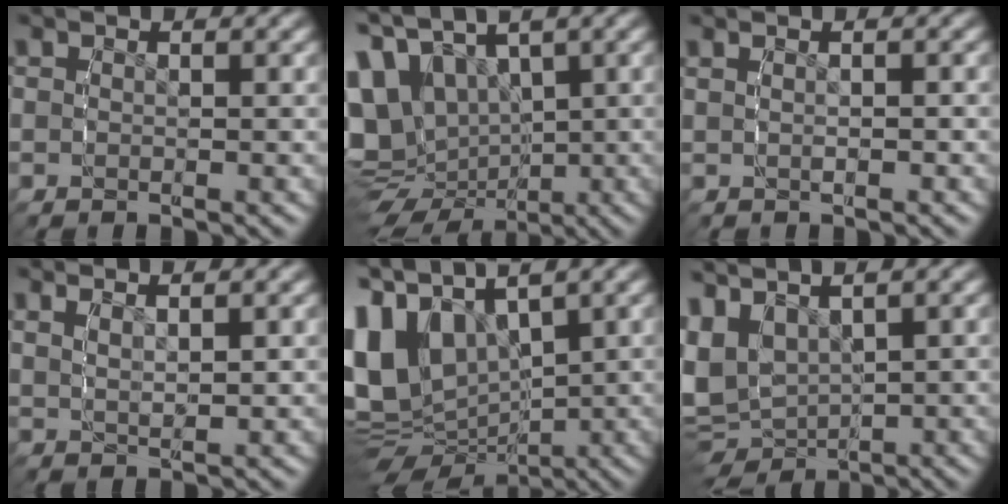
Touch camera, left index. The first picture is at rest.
{"total": 13.0, "force": [-1.6, 11.0, 6.6], "torque": [-0.172, -0.055, -0.013]}
{"total": 1.1, "force": [0.0, 0.8, 0.8], "torque": [-0.015, 0.007, -0.002]}
{"total": 3.3, "force": [1.7, 1.8, 2.2], "torque": [-0.041, 0.006, 0.023]}
{"total": 13.2, "force": [0.5, 10.5, 8.0], "torque": [-0.194, -0.020, 0.006]}
{"total": 10.2, "force": [-0.4, 8.9, 5.1], "torque": [-0.151, -0.041, -0.005]}